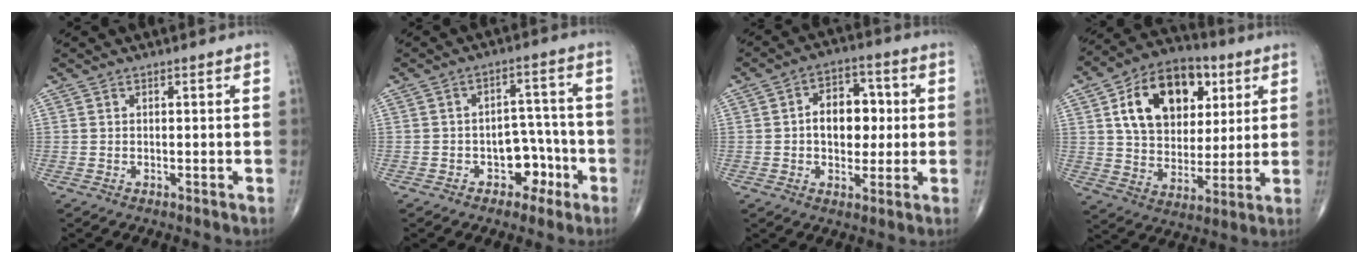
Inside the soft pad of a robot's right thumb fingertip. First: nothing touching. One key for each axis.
{"total": 7.0, "fx": -3.2, "fy": 5.1, "fz": 3.7, "tx": -0.016, "ty": 0.045, "tz": -0.045}
{"total": 10.2, "fx": 0.5, "fy": 7.0, "fz": 7.5, "tx": -0.074, "ty": 0.017, "tz": 0.004}
{"total": 19.4, "fx": 6.7, "fy": 13.1, "fz": 12.6, "tx": -0.172, "ty": -0.010, "tz": 0.111}